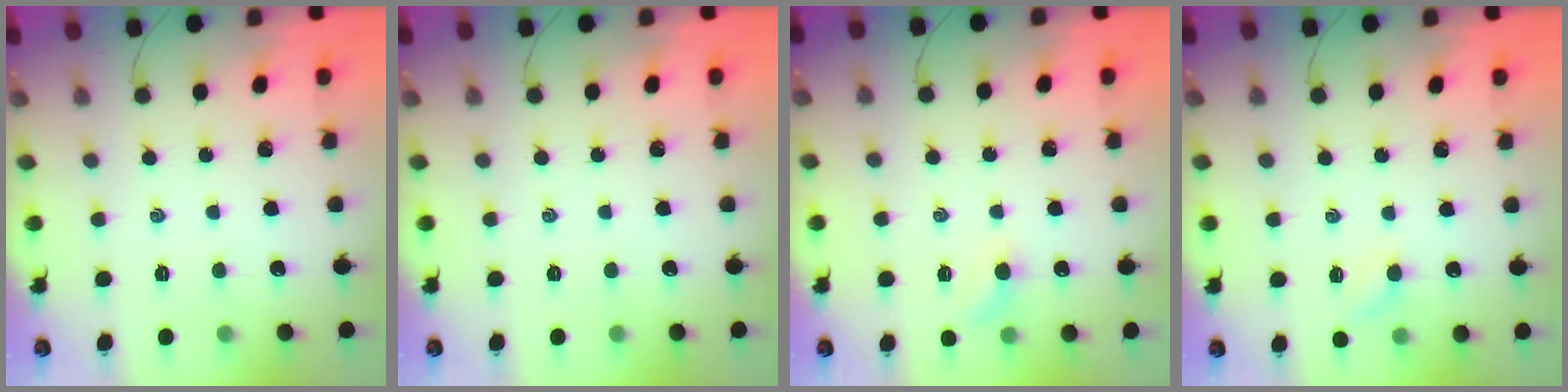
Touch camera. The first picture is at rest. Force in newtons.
{"total": 0.0}
{"total": 2.9, "press": 2.7, "slide": 0.9}
{"total": 3.6, "press": 3.4, "slide": 1.2}